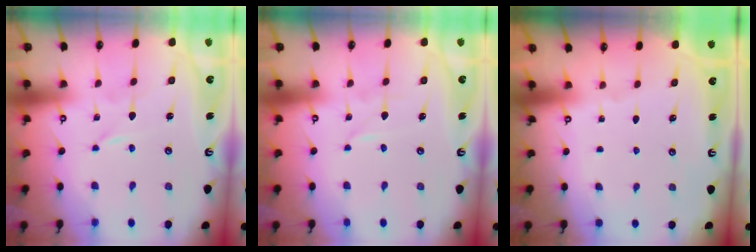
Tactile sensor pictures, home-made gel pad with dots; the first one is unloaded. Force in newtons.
{"total": 0.6, "press": 0.6, "slide": 0.0}
{"total": 0.0}